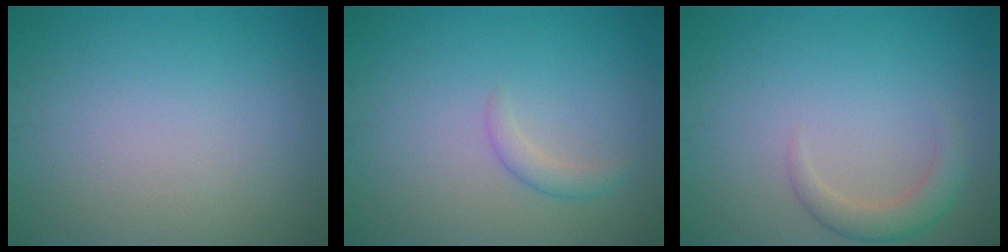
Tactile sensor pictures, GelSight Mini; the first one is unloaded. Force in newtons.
{"total": 1.4, "press": 1.3, "slide": 0.1}
{"total": 2.4, "press": 2.3, "slide": 0.3}